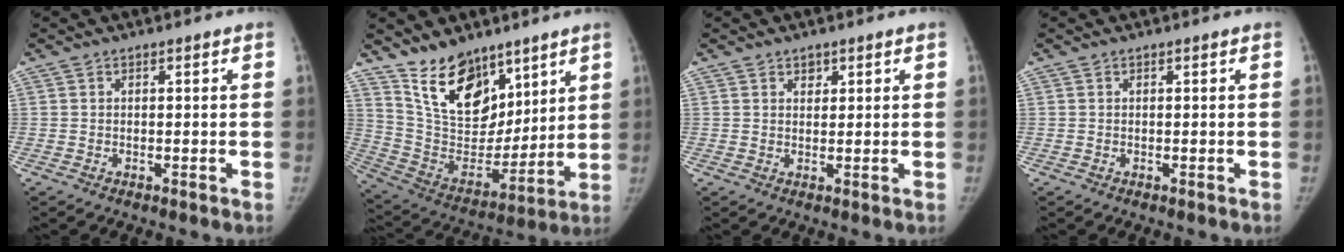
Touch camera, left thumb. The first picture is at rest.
{"total": 17.4, "force": [11.7, 9.6, 8.6], "torque": [-0.094, -0.073, 0.226]}
{"total": 1.7, "force": [1.0, 1.2, 0.6], "torque": [0.007, -0.005, 0.015]}
{"total": 0.0}